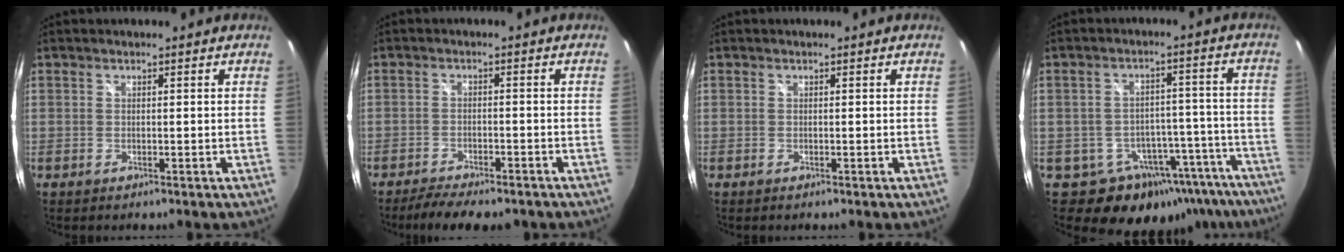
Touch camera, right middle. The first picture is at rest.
{"total": 8.3, "force": [-6.9, 1.9, 4.1], "torque": [-0.094, -0.019, -0.109]}
{"total": 0.0}
{"total": 16.0, "force": [-11.4, 10.0, 5.1], "torque": [-0.078, 0.038, -0.118]}